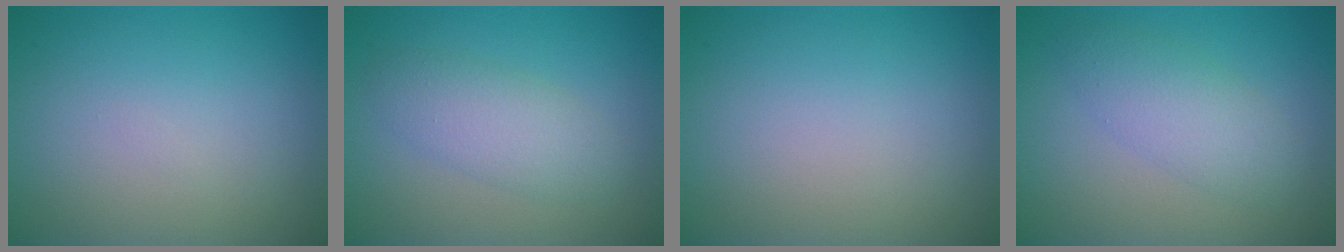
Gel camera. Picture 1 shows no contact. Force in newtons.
{"total": 3.2, "press": 3.2, "slide": 0.0}
{"total": 0.0}
{"total": 2.3, "press": 2.3, "slide": 0.2}